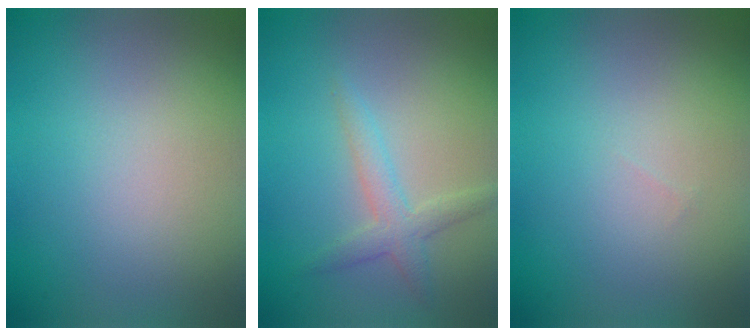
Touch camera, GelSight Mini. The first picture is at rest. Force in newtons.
{"total": 2.3, "press": 2.3, "slide": 0.0}
{"total": 0.0}